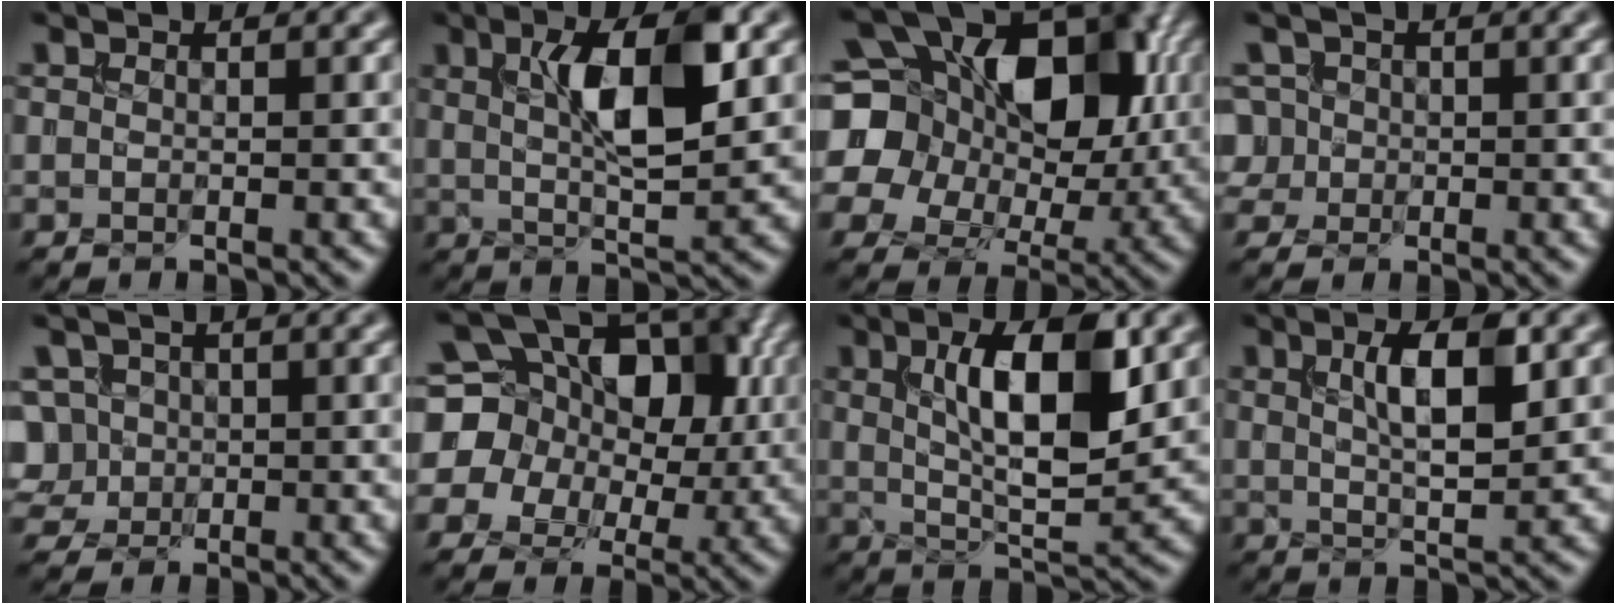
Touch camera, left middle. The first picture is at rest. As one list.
[{"total": 7.6, "force": [2.1, 2.1, 6.9], "torque": [-0.115, 0.007, 0.033]}, {"total": 15.1, "force": [2.3, 11.2, 9.9], "torque": [-0.169, 0.003, 0.039]}, {"total": 3.0, "force": [0.0, 2.9, 1.0], "torque": [-0.014, 0.029, -0.010]}, {"total": 5.0, "force": [0.3, 4.5, 2.1], "torque": [-0.042, 0.032, -0.004]}, {"total": 12.5, "force": [2.0, 10.2, 6.9], "torque": [-0.127, 0.018, 0.024]}, {"total": 9.0, "force": [2.3, 3.2, 8.1], "torque": [-0.128, 0.002, 0.038]}, {"total": 5.2, "force": [1.6, 1.6, 4.6], "torque": [-0.083, 0.005, 0.028]}]